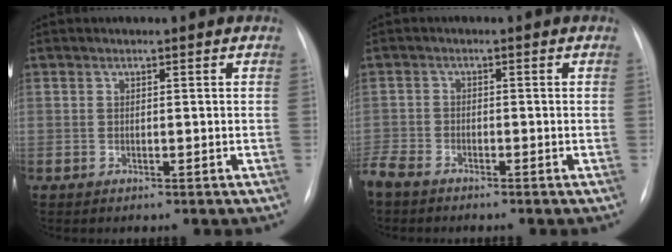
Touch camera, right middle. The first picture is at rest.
{"total": 4.3, "force": [-3.8, 1.2, 1.6], "torque": [-0.033, -0.011, -0.076]}